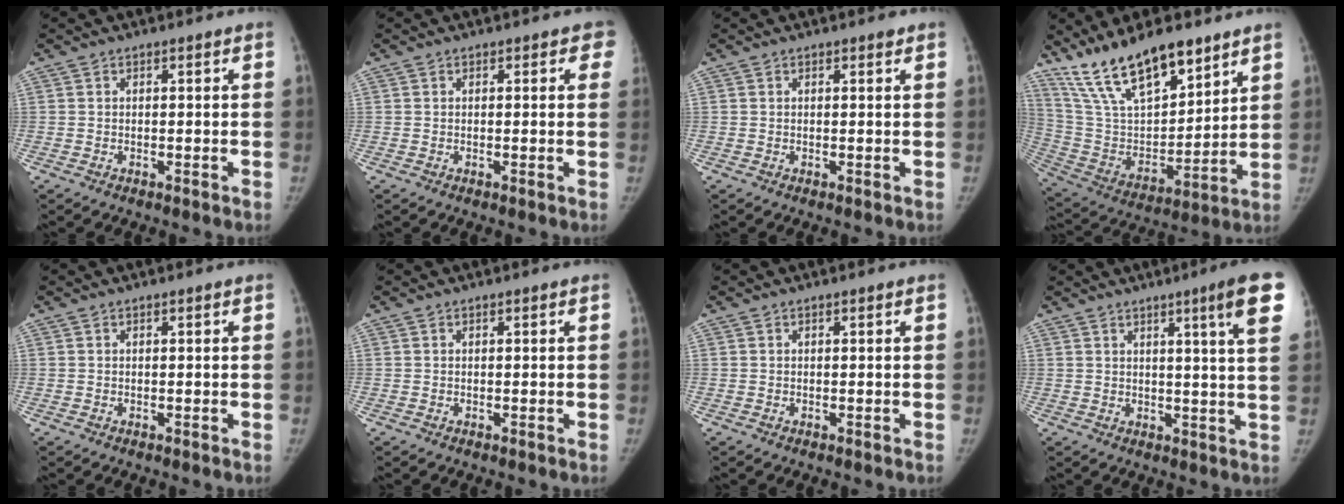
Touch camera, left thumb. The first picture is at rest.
{"total": 2.5, "force": [1.1, 1.2, 1.8], "torque": [0.003, 0.001, 0.003]}
{"total": 0.6, "force": [0.5, 0.1, 0.3], "torque": [-0.002, -0.002, 0.006]}
{"total": 19.5, "force": [14.4, 7.0, 11.1], "torque": [-0.160, -0.068, 0.273]}
{"total": 0.0}
{"total": 0.0}
{"total": 0.0}
{"total": 10.1, "force": [5.1, -0.1, 8.7], "torque": [-0.110, -0.025, 0.058]}